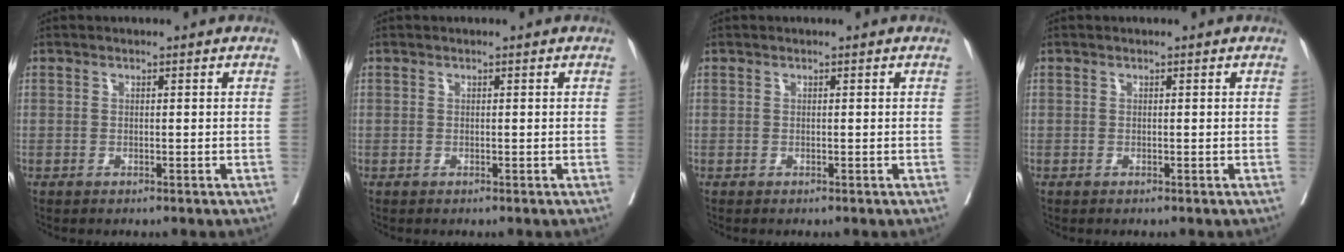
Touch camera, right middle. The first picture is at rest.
{"total": 0.0}
{"total": 0.0}
{"total": 0.0}